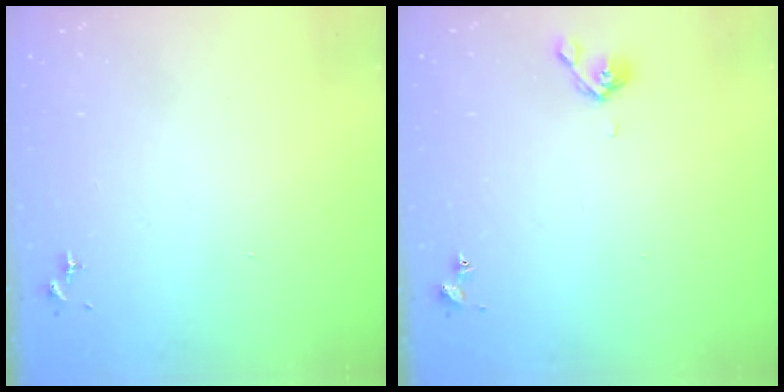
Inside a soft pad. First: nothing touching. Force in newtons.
{"total": 5.7, "press": 5.7, "slide": 0.9}